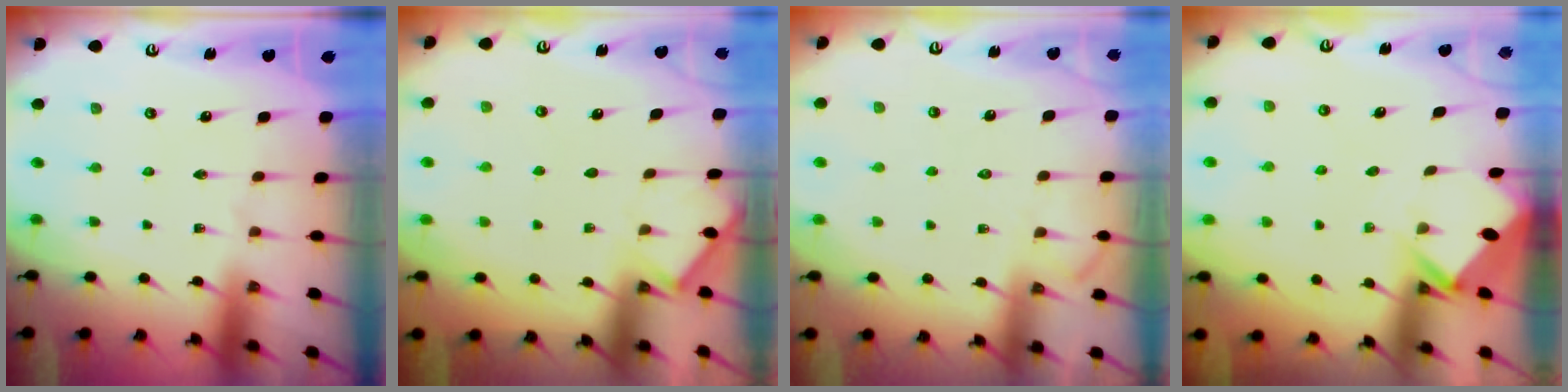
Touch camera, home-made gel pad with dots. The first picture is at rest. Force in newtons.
{"total": 3.8, "press": 3.7, "slide": 0.5}
{"total": 5.3, "press": 5.3, "slide": 0.7}
{"total": 2.5, "press": 2.5, "slide": 0.2}